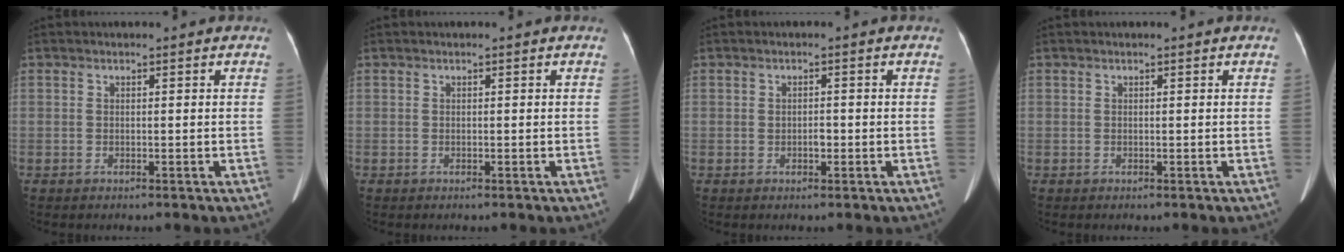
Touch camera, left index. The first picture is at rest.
{"total": 0.0}
{"total": 1.2, "force": [-0.4, 0.6, 0.9], "torque": [-0.017, 0.000, -0.005]}
{"total": 0.0}